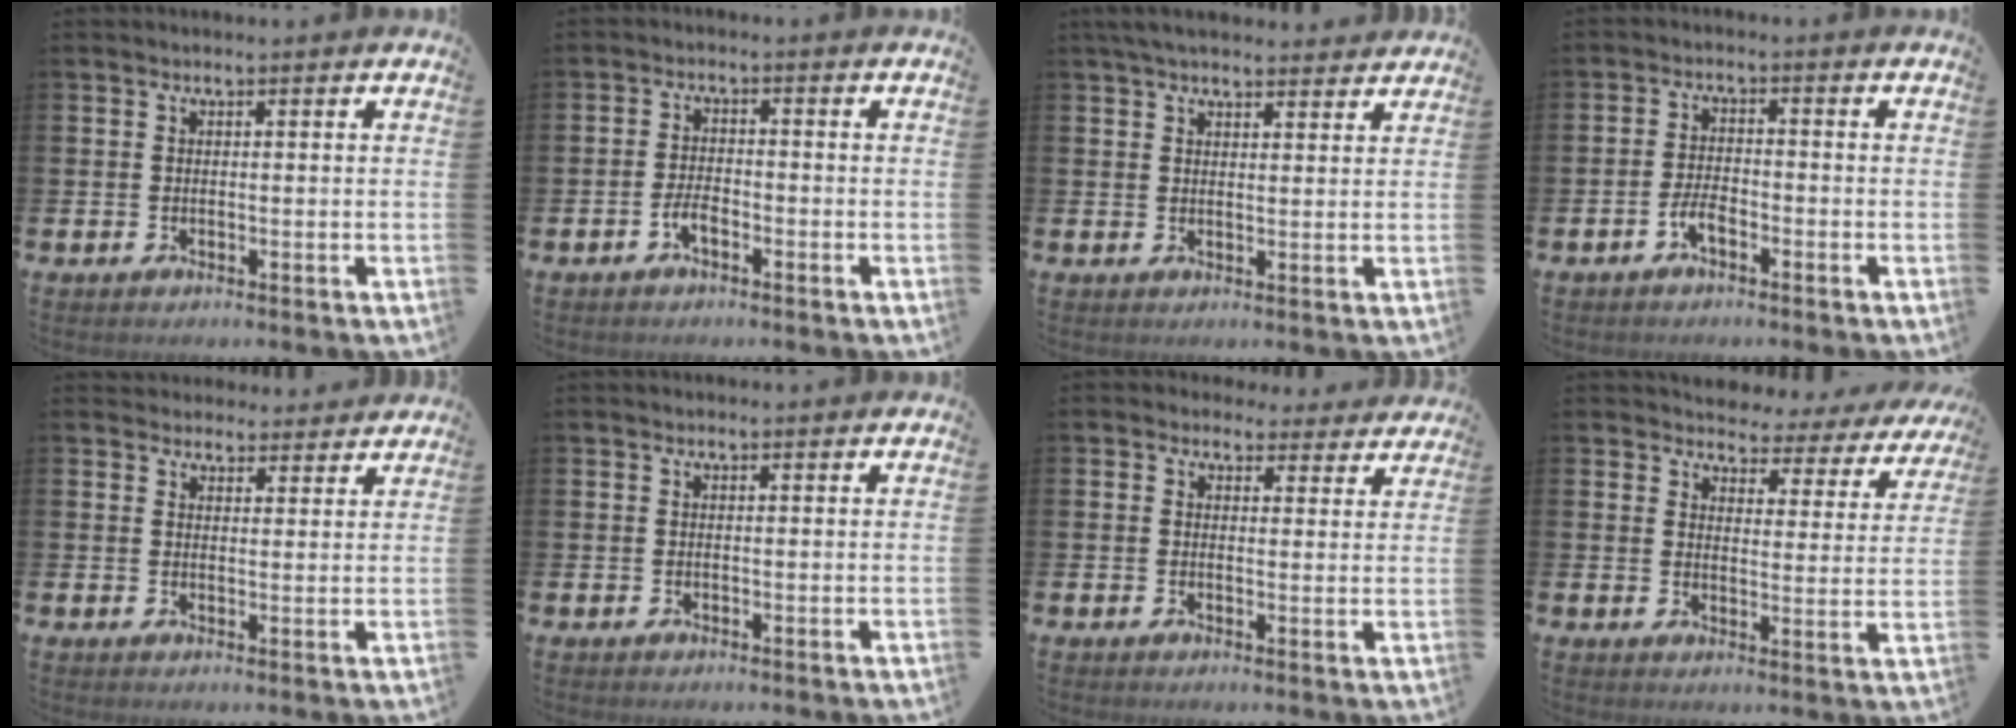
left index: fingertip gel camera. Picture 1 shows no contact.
{"total": 2.3, "force": [-1.2, 0.9, 1.8], "torque": [-0.039, 0.006, -0.022]}
{"total": 4.5, "force": [4.1, 1.2, 1.4], "torque": [-0.033, -0.010, 0.077]}
{"total": 2.7, "force": [-1.5, 0.9, 2.0], "torque": [-0.041, 0.007, -0.026]}
{"total": 3.5, "force": [3.2, 1.2, -0.3], "torque": [0.008, -0.017, 0.058]}
{"total": 0.0}
{"total": 3.1, "force": [2.7, 1.5, 0.0], "torque": [0.002, -0.015, 0.044]}
{"total": 3.0, "force": [2.8, 1.1, 0.0], "torque": [-0.014, -0.035, 0.039]}